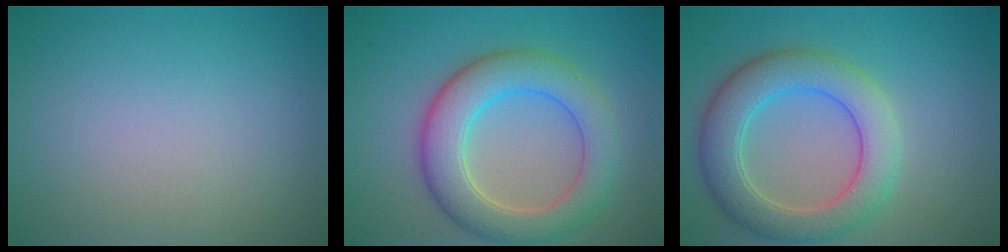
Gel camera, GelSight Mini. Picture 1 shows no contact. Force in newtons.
{"total": 6.8, "press": 6.8, "slide": 0.3}
{"total": 6.3, "press": 6.3, "slide": 0.4}